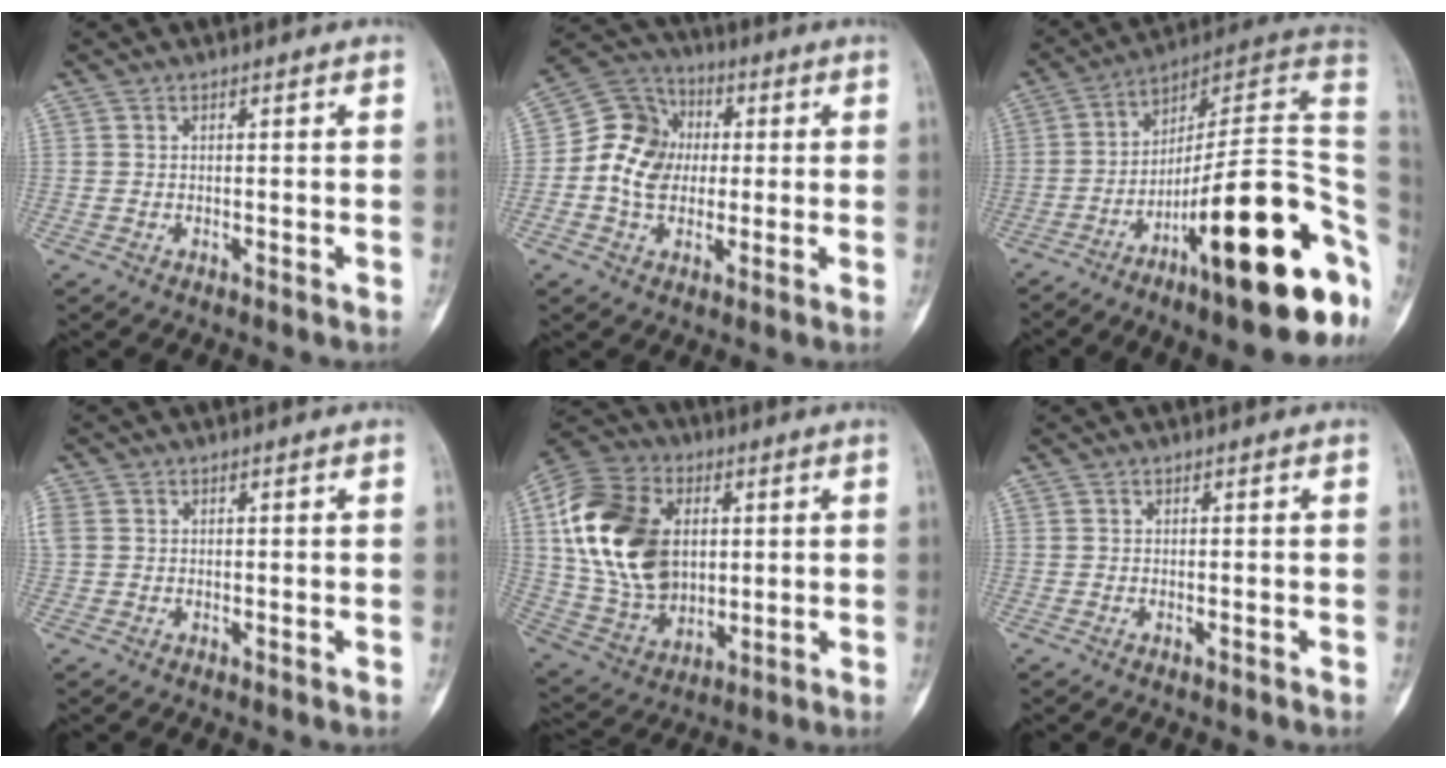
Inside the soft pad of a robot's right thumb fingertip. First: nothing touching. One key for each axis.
{"total": 11.9, "fx": -0.3, "fy": 9.8, "fz": 6.6, "tx": -0.096, "ty": 0.027, "tz": -0.015}
{"total": 25.7, "fx": -8.8, "fy": 6.8, "fz": 23.1, "tx": -0.262, "ty": 0.085, "tz": -0.125}
{"total": 3.1, "fx": 0.2, "fy": 2.6, "fz": 1.7, "tx": -0.055, "ty": 0.010, "tz": 0.007}
{"total": 22.2, "fx": 3.5, "fy": 15.7, "fz": 15.4, "tx": -0.286, "ty": -0.002, "tz": 0.071}
{"total": 0.0}